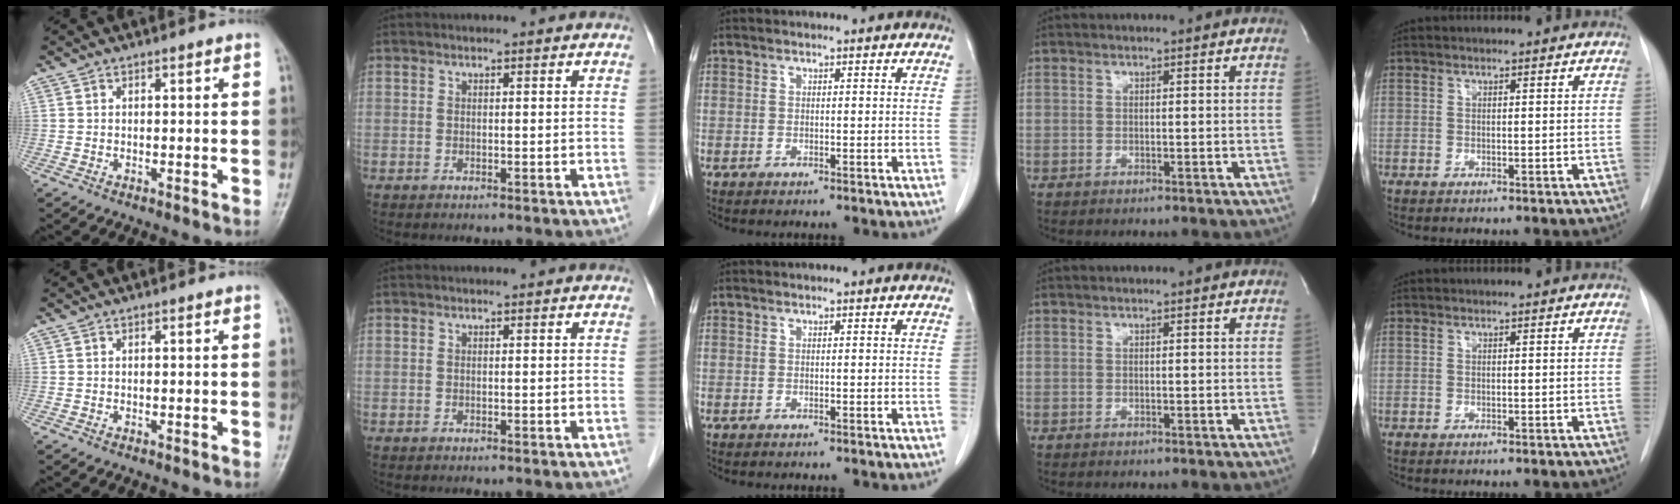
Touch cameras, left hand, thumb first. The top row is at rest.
{}